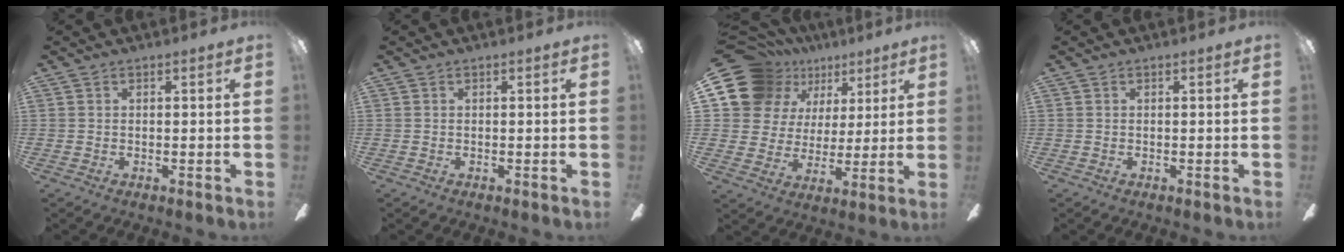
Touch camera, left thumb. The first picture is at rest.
{"total": 0.0}
{"total": 15.8, "force": [8.2, 12.5, 5.0], "torque": [-0.096, -0.042, 0.167]}
{"total": 0.0}